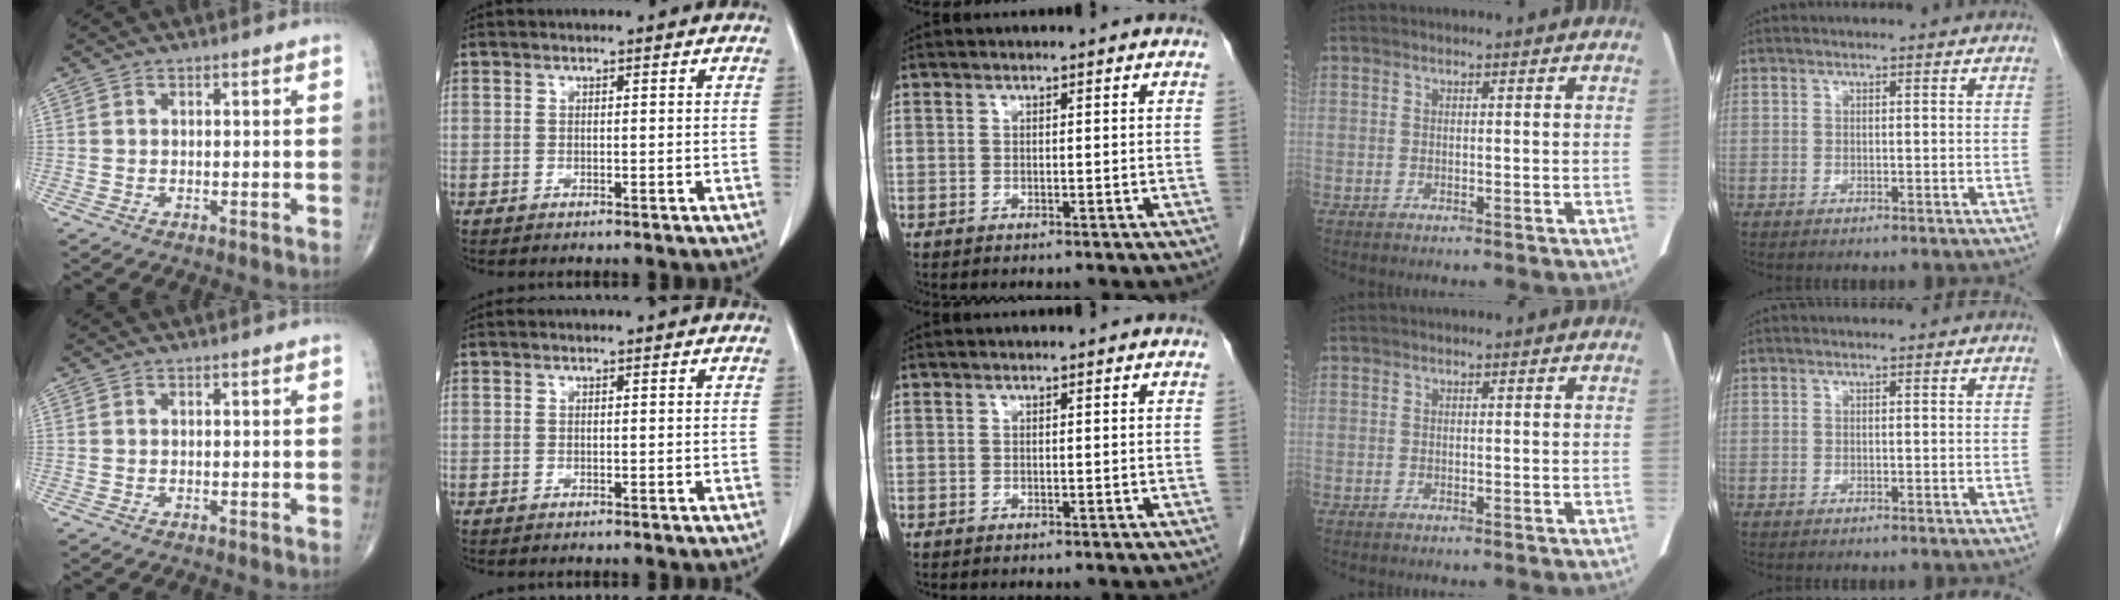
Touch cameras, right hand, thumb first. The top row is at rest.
{}